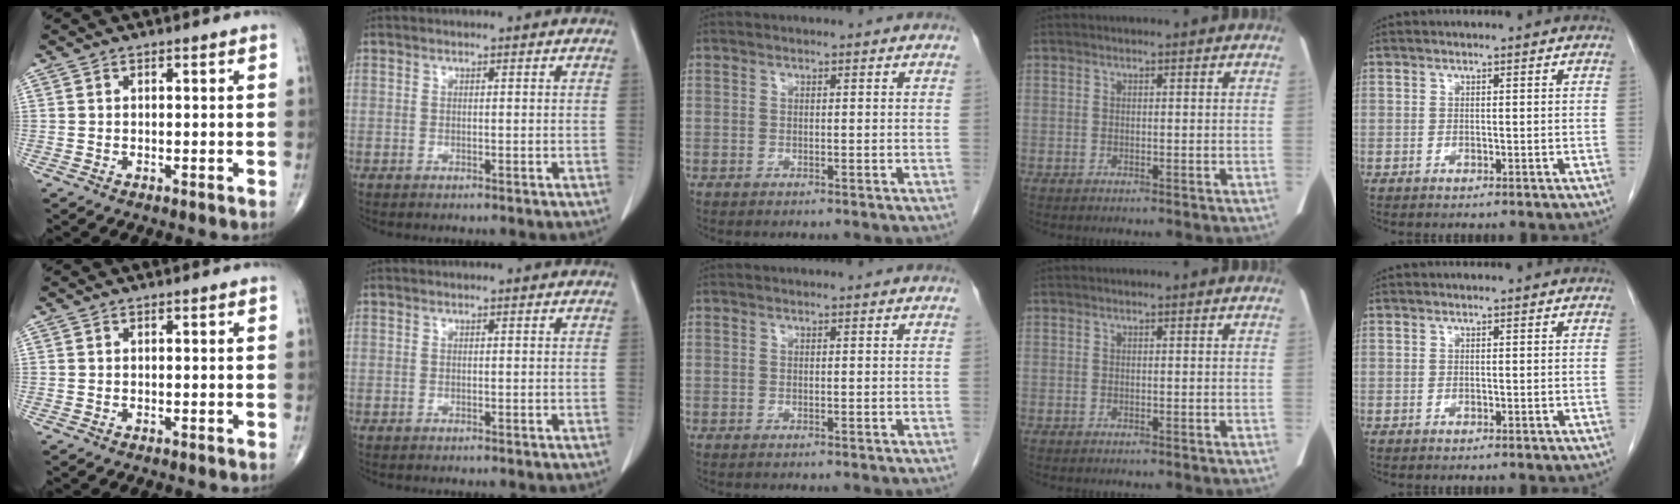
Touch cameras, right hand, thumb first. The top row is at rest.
{}